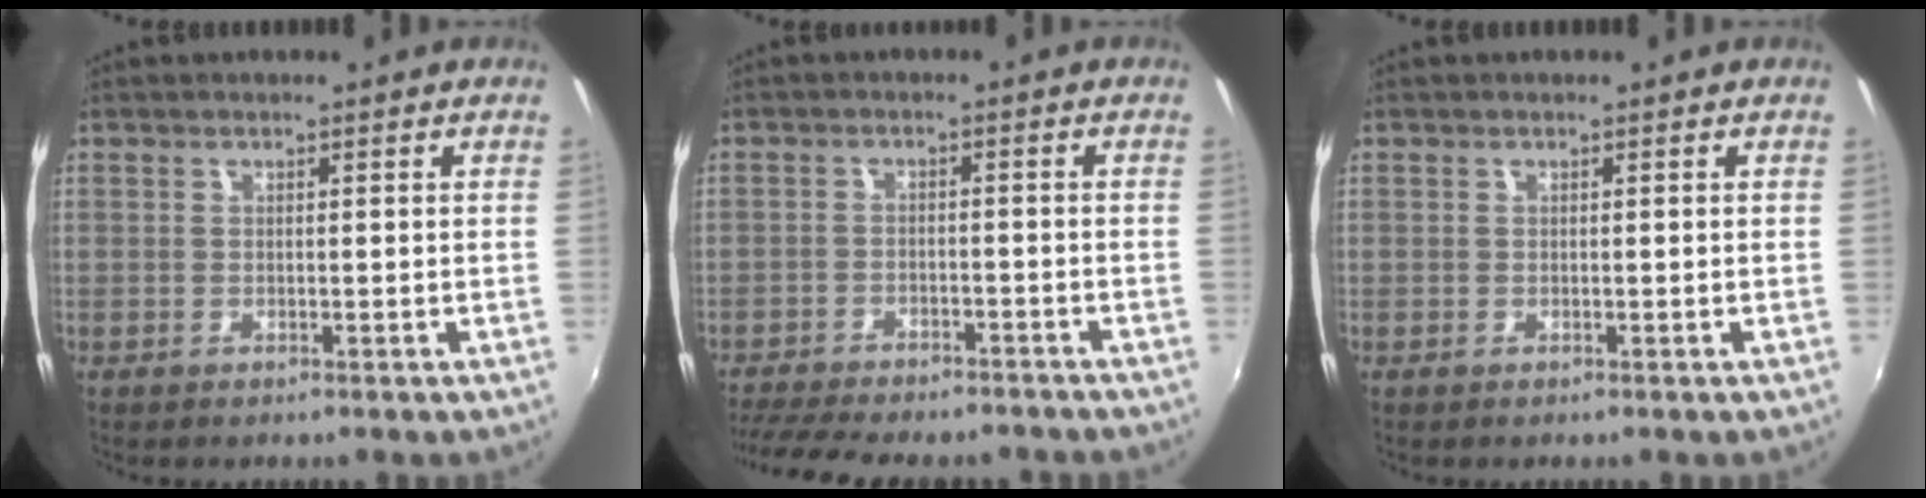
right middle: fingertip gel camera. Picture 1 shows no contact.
{"total": 15.1, "force": [-13.0, 3.7, 6.6], "torque": [-0.144, -0.028, -0.189]}
{"total": 0.0}